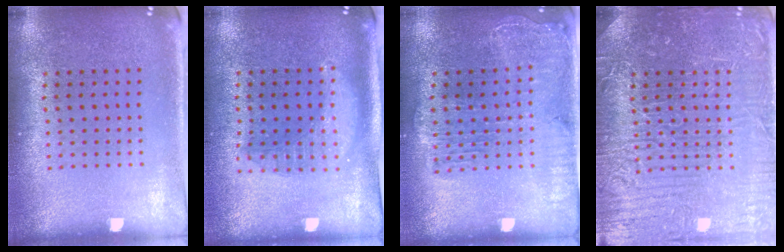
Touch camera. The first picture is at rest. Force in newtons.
{"total": 1.6, "press": 1.4, "slide": 0.7}
{"total": 1.7, "press": 1.6, "slide": 0.6}
{"total": 6.0, "press": 6.0, "slide": 0.7}